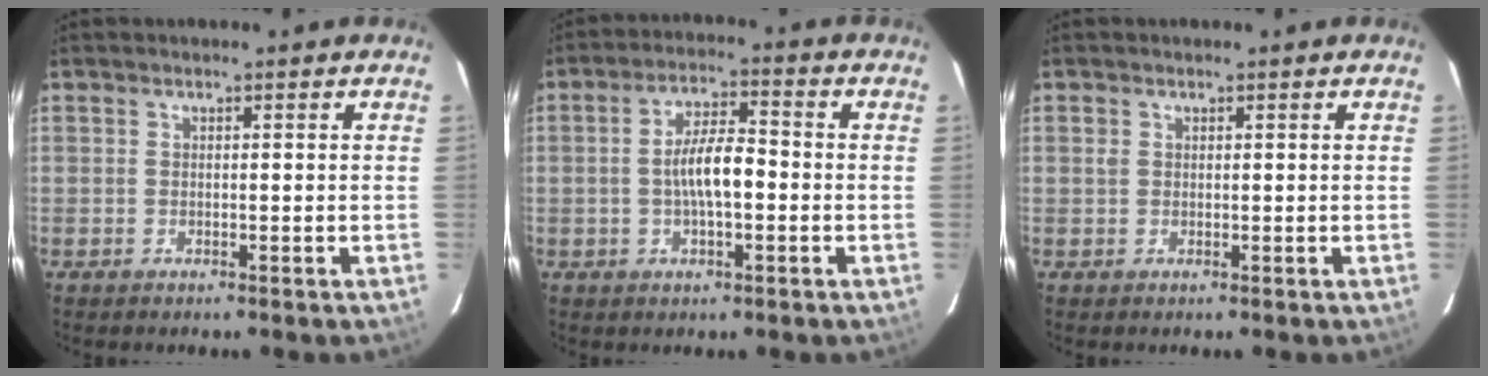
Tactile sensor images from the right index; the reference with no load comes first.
{"total": 7.1, "force": [-1.1, 2.1, 6.7], "torque": [-0.123, 0.009, -0.017]}
{"total": 0.9, "force": [0.2, 0.8, 0.3], "torque": [-0.008, 0.003, 0.003]}